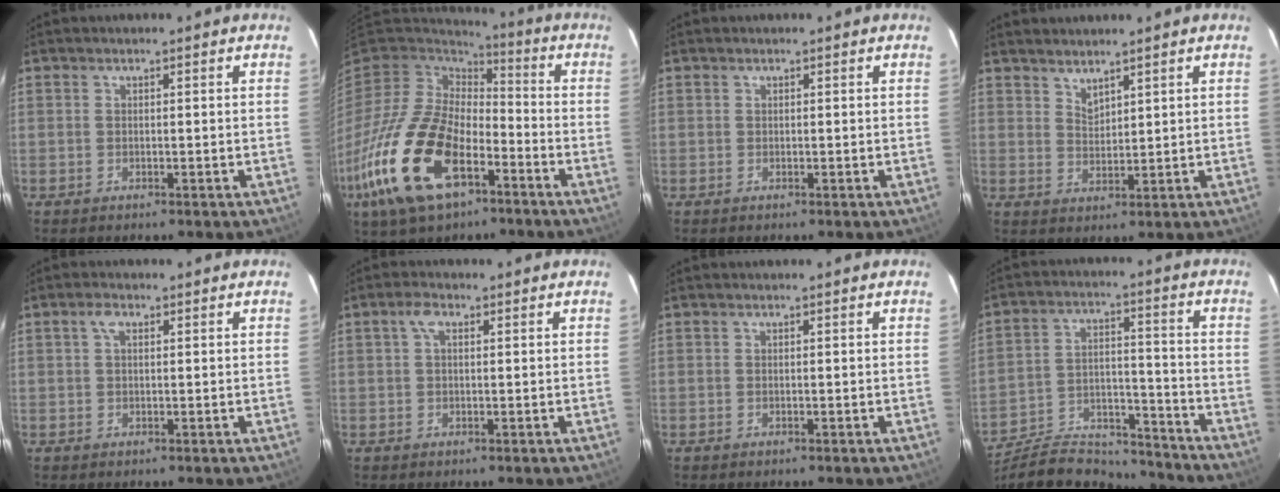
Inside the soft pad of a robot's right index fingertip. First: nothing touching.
{"total": 24.1, "force": [-10.7, 12.8, 17.4], "torque": [-0.393, -0.037, -0.197]}
{"total": 0.6, "force": [0.0, 0.5, -0.1], "torque": [0.004, 0.003, 0.000]}
{"total": 3.1, "force": [2.8, 0.7, 0.9], "torque": [-0.013, 0.000, 0.051]}
{"total": 1.9, "force": [0.8, 1.0, 1.5], "torque": [-0.029, 0.008, 0.012]}
{"total": 2.4, "force": [0.8, 1.2, 1.9], "torque": [-0.039, 0.010, 0.013]}
{"total": 0.0}
{"total": 19.5, "force": [-17.6, 5.9, 5.9], "torque": [-0.119, 0.028, -0.262]}